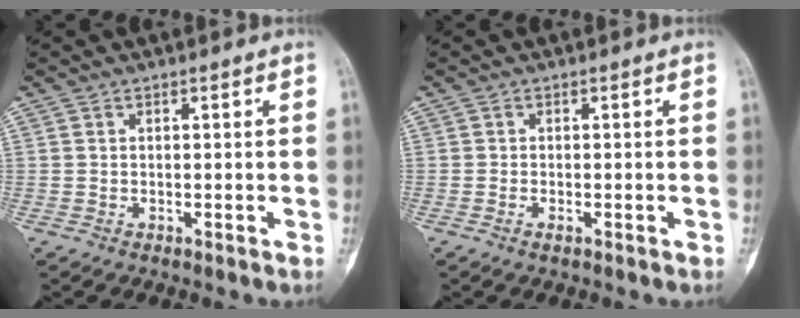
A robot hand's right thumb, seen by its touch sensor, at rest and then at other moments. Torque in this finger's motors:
{"motor_torque": [-0.19, -0.08, -0.02, 0.14, -0.11]}